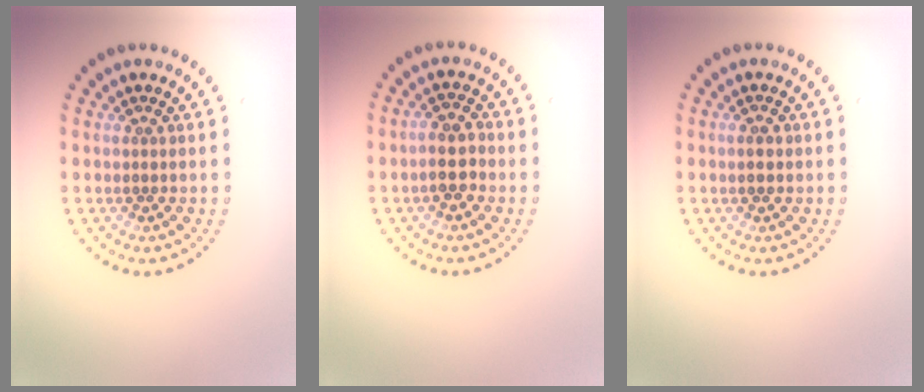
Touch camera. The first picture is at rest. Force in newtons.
{"total": 2.3, "press": 2.2, "slide": 0.9}
{"total": 1.8, "press": 1.8, "slide": 0.1}